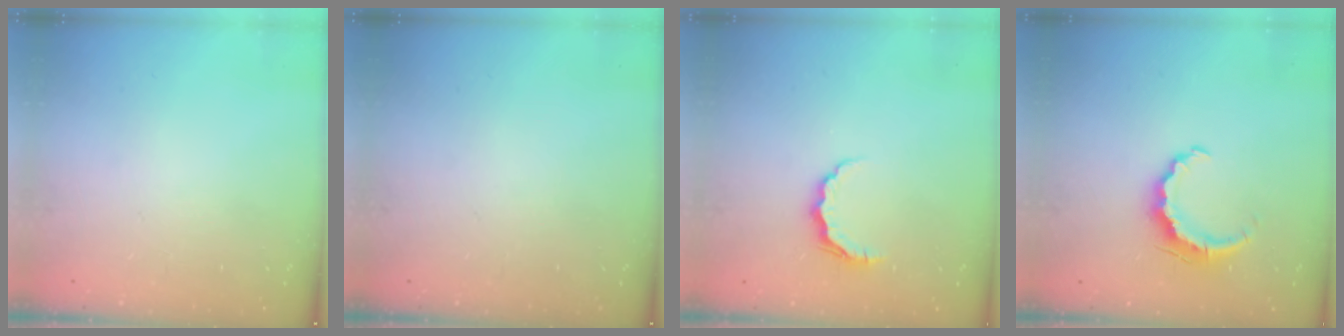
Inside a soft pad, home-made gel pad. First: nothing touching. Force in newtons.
{"total": 0.0}
{"total": 5.8, "press": 5.8, "slide": 0.8}
{"total": 7.6, "press": 7.6, "slide": 0.3}